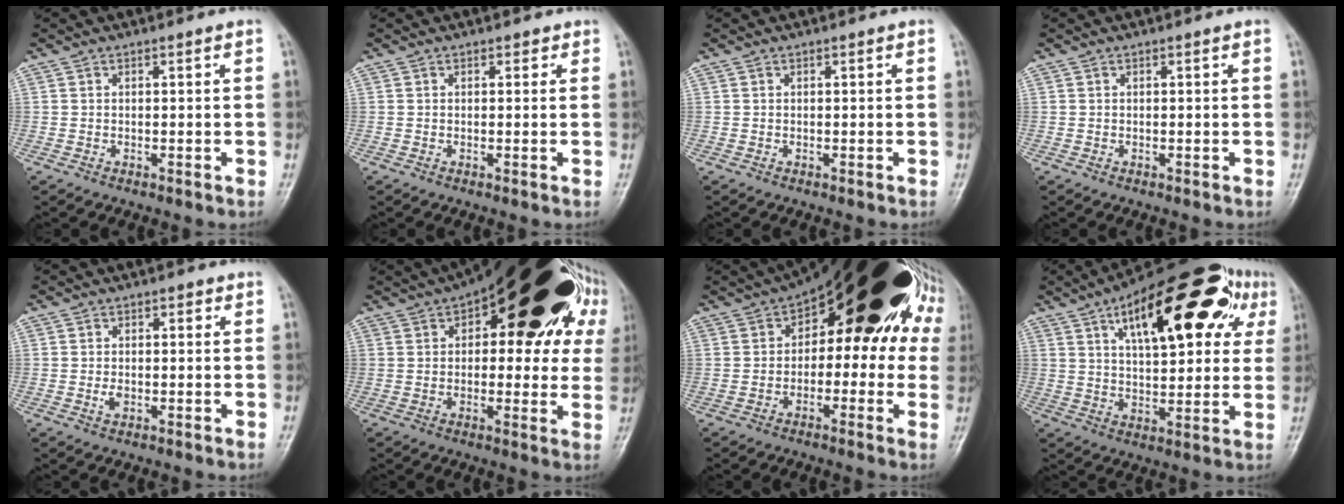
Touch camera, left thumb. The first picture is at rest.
{"total": 0.9, "force": [0.5, 0.7, 0.2], "torque": [0.007, -0.002, 0.002]}
{"total": 0.0}
{"total": 0.0}
{"total": 2.2, "force": [0.0, 1.6, 1.6], "torque": [-0.020, 0.000, -0.005]}
{"total": 27.6, "force": [10.9, 13.2, 21.6], "torque": [-0.261, 0.035, 0.148]}
{"total": 26.5, "force": [6.8, 13.9, 21.5], "torque": [-0.269, 0.056, 0.091]}
{"total": 25.4, "force": [10.8, 11.0, 20.2], "torque": [-0.260, 0.010, 0.156]}